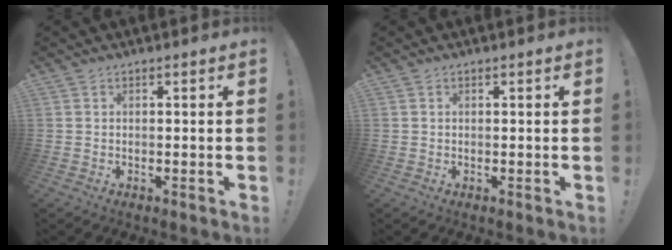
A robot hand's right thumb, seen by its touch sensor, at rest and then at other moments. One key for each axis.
{"total": 0.0}